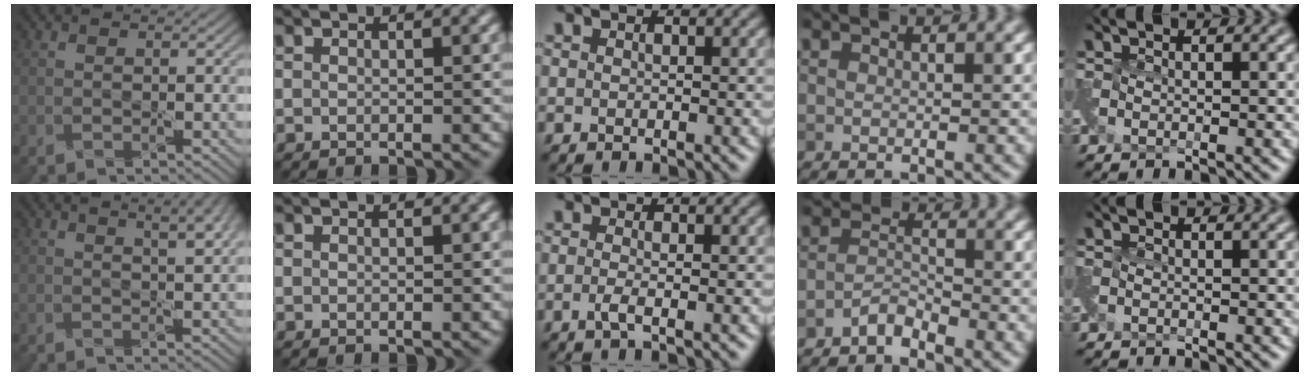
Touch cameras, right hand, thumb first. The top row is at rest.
{"thumb": {"total": 5.4, "force": [2.8, 1.7, 4.3], "torque": [-0.048, 0.017, 0.025]}, "middle": {"total": 1.5, "force": [-0.5, 0.3, 1.3], "torque": [-0.028, -0.003, -0.013]}, "ring": {"total": 1.6, "force": [-1.5, 0.5, 0.5], "torque": [-0.008, 0.008, -0.031]}, "little": {"total": 0.8, "force": [-0.6, -0.4, -0.5], "torque": [0.006, -0.006, -0.015]}}